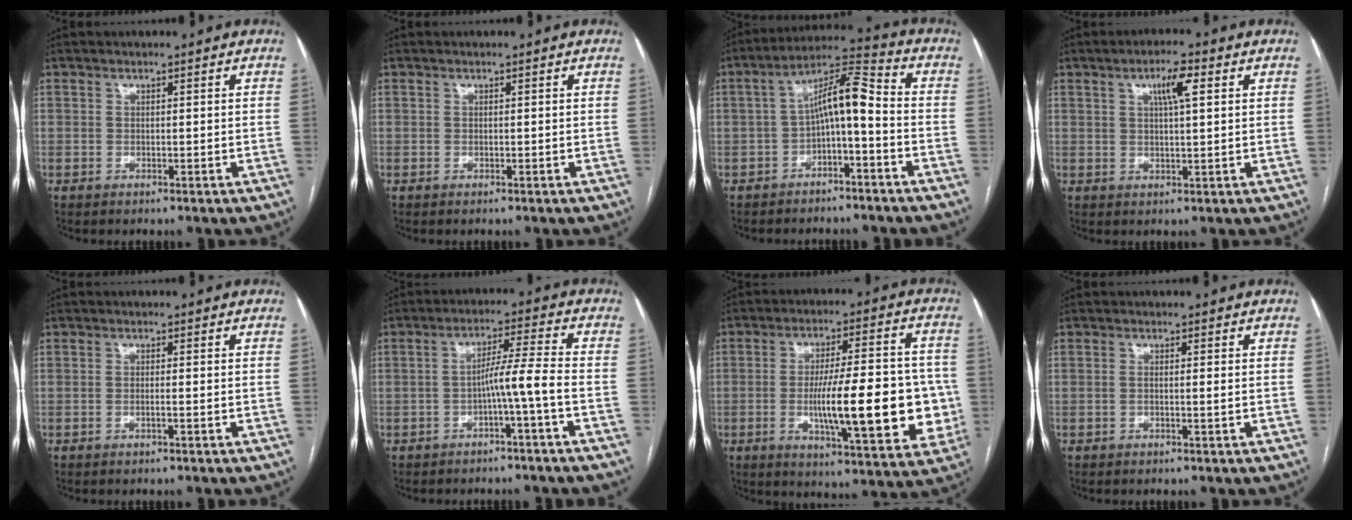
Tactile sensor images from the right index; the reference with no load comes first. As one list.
[{"total": 0.0}, {"total": 9.0, "force": [-2.0, 2.0, 8.5], "torque": [-0.141, 0.040, -0.033]}, {"total": 4.9, "force": [1.9, 0.7, 4.4], "torque": [-0.080, 0.007, 0.033]}, {"total": 0.8, "force": [-0.3, -0.1, 0.8], "torque": [-0.015, 0.000, -0.005]}, {"total": 5.7, "force": [-2.1, -1.3, 5.1], "torque": [-0.084, 0.016, -0.035]}, {"total": 18.5, "force": [-2.7, 4.0, 17.9], "torque": [-0.246, 0.009, -0.031]}, {"total": 1.0, "force": [-0.1, -0.1, 1.0], "torque": [-0.021, -0.001, -0.001]}]